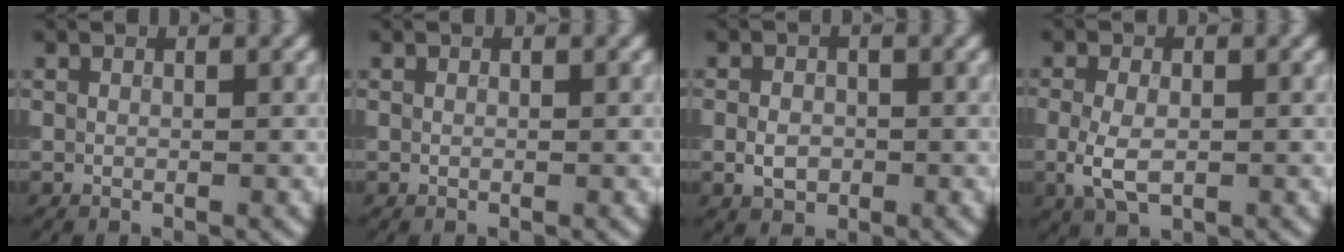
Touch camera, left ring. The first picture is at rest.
{"total": 0.0}
{"total": 2.2, "force": [-0.5, 1.7, 1.4], "torque": [-0.025, -0.002, -0.014]}
{"total": 3.6, "force": [-0.7, 2.1, 2.9], "torque": [-0.069, -0.005, -0.013]}